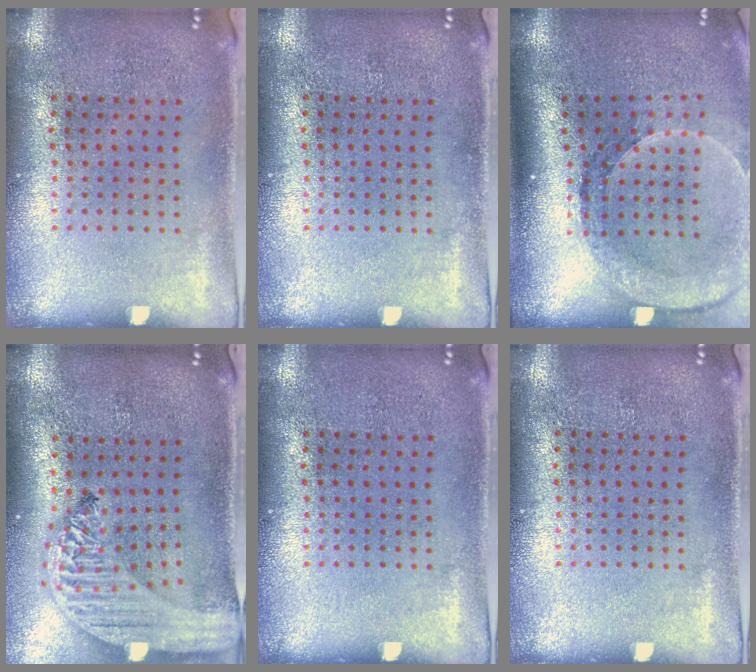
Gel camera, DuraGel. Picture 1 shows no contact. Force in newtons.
{"total": 0.0}
{"total": 2.8, "press": 2.1, "slide": 1.9}
{"total": 3.0, "press": 2.4, "slide": 1.9}
{"total": 0.0}
{"total": 0.0}